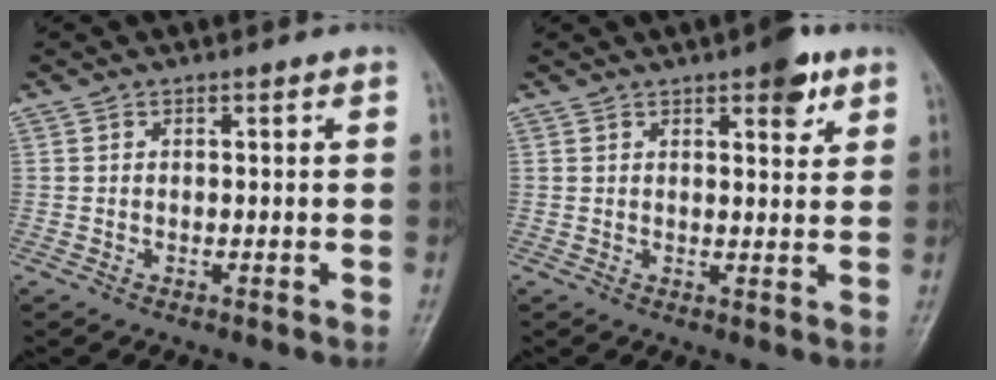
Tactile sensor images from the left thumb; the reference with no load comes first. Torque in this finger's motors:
{"motor_torque": [2.13, 0.85, 0.49, -0.44, 0.18]}